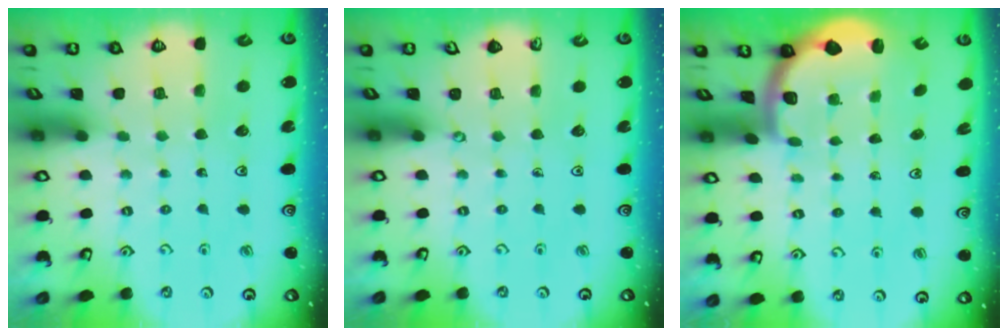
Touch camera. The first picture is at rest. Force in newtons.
{"total": 0.0}
{"total": 2.0, "press": 2.0, "slide": 0.5}